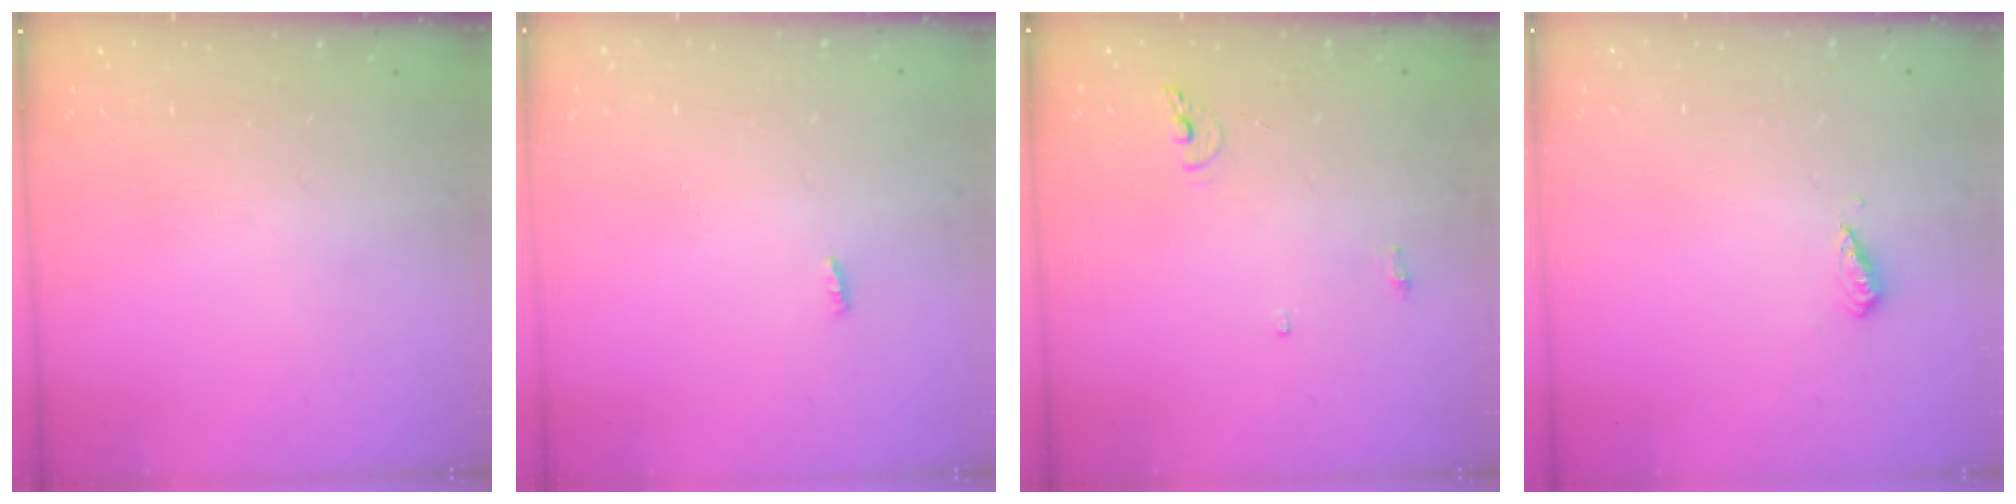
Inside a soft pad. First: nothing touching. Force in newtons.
{"total": 2.3, "press": 2.1, "slide": 0.8}
{"total": 6.6, "press": 6.6, "slide": 0.7}
{"total": 2.8, "press": 2.8, "slide": 0.7}